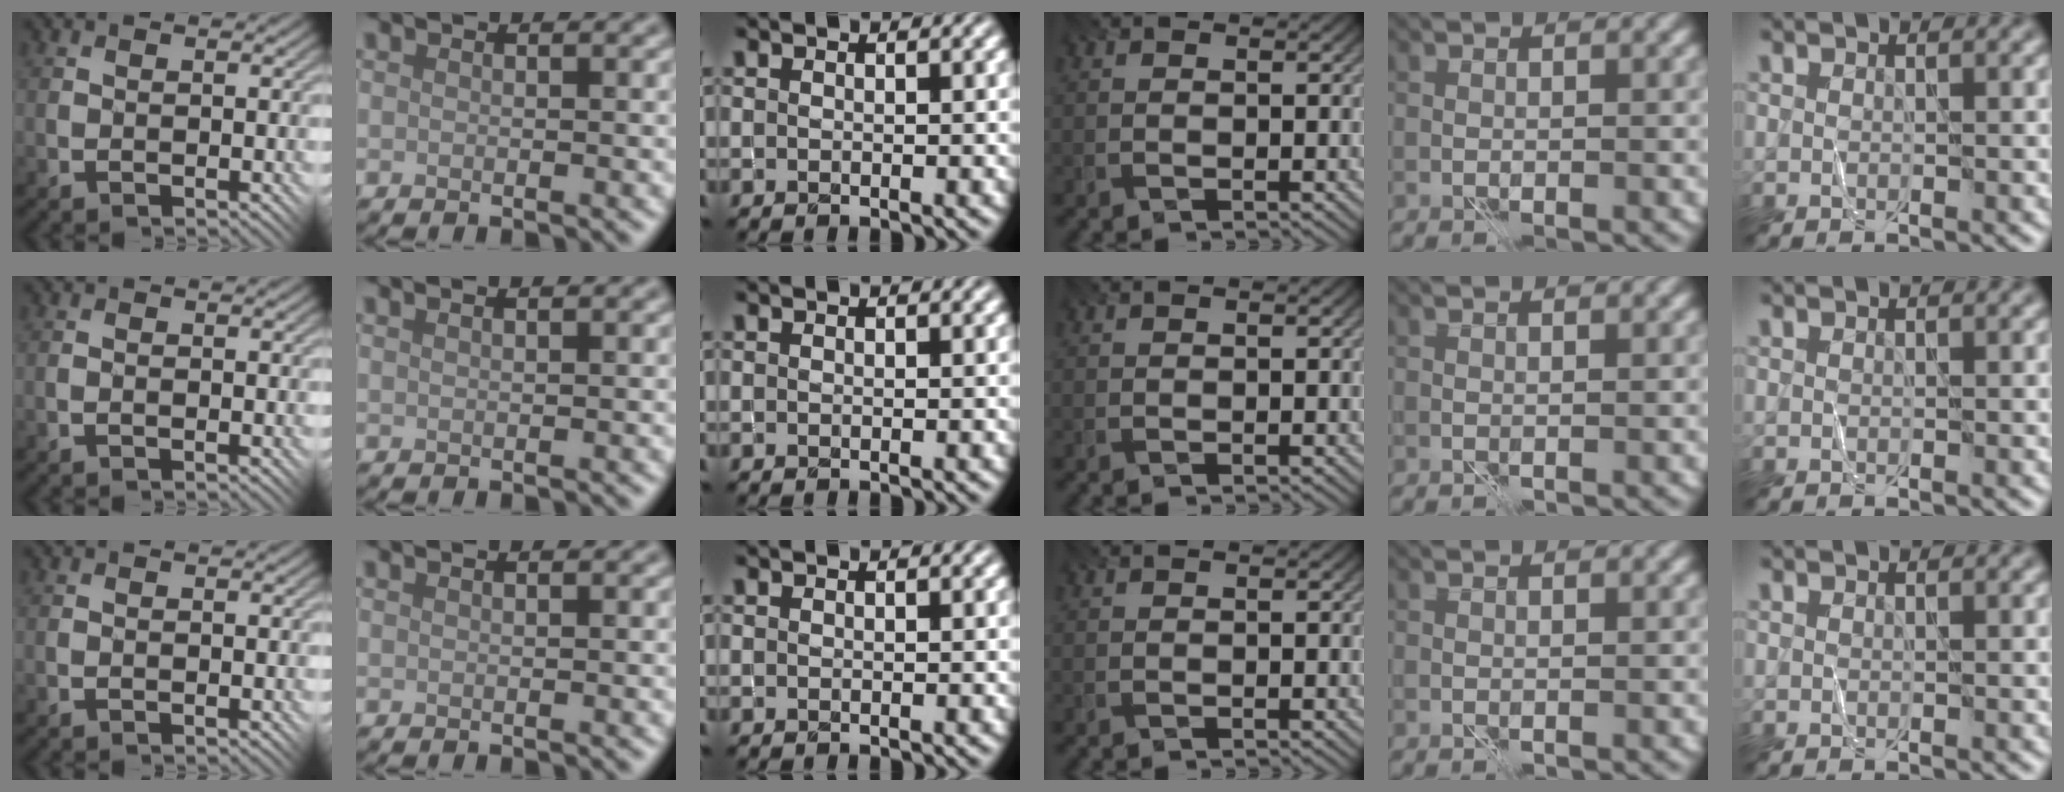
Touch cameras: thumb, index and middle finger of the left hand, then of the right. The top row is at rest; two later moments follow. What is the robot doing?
{"motion": "fold", "object": "shorts"}